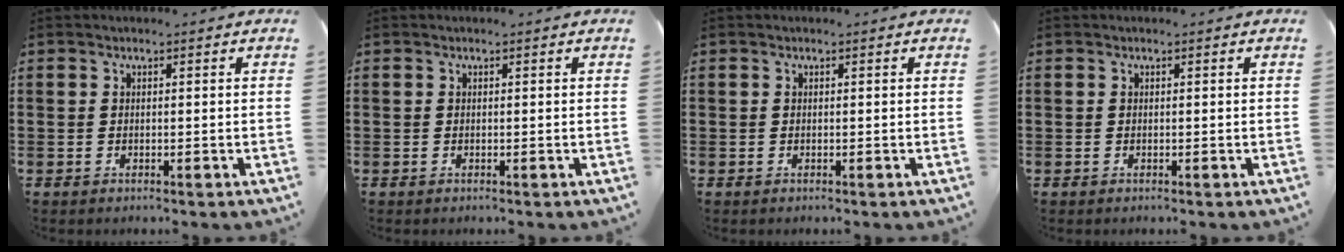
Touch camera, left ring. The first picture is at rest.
{"total": 0.0}
{"total": 0.0}
{"total": 0.0}